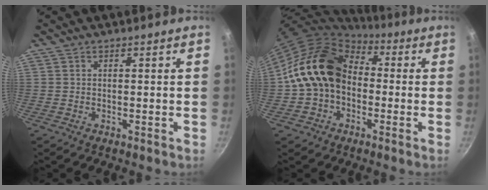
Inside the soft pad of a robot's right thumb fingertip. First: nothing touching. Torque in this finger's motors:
{"motor_torque": [0.72, 1.06, 0.46, 0.20, 0.39]}